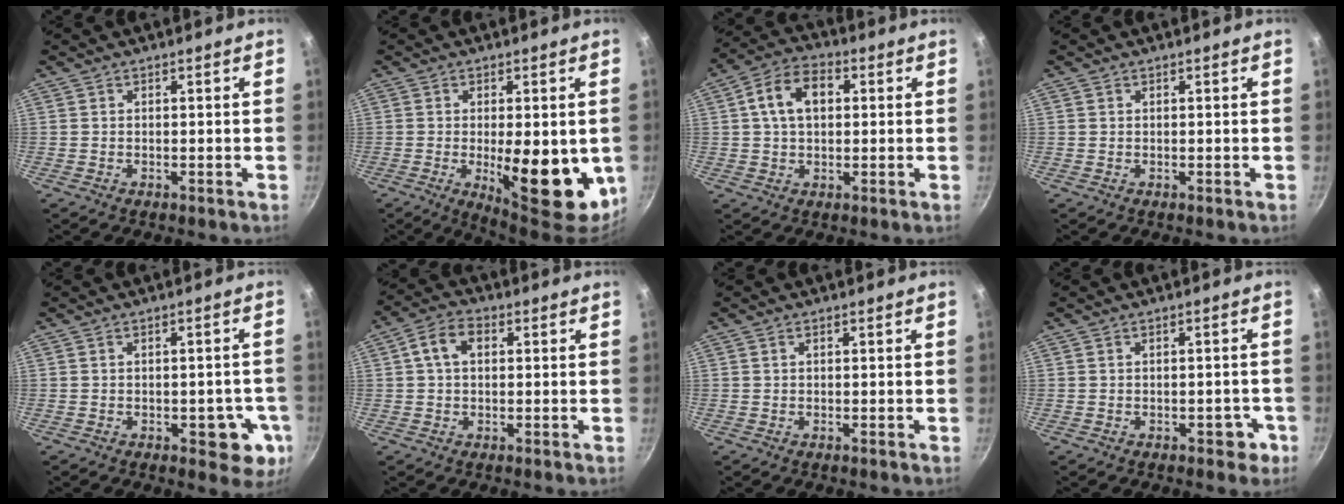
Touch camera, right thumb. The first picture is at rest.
{"total": 15.6, "force": [-2.5, 5.9, 14.2], "torque": [-0.174, -0.013, -0.019]}
{"total": 9.9, "force": [1.9, 6.5, 7.2], "torque": [-0.107, 0.020, 0.020]}
{"total": 0.0}
{"total": 7.7, "force": [-2.2, 4.0, 6.2], "torque": [-0.036, 0.006, -0.025]}
{"total": 6.2, "force": [1.3, 4.1, 4.4], "torque": [-0.074, 0.015, 0.014]}
{"total": 0.5, "force": [0.2, 0.2, 0.5], "torque": [-0.007, 0.003, 0.002]}
{"total": 3.2, "force": [-1.5, 1.9, 2.0], "torque": [0.003, 0.021, -0.009]}